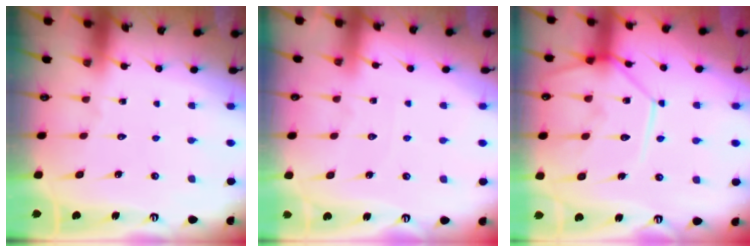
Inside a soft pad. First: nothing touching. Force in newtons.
{"total": 2.1, "press": 2.1, "slide": 0.3}
{"total": 13.8, "press": 13.7, "slide": 1.3}